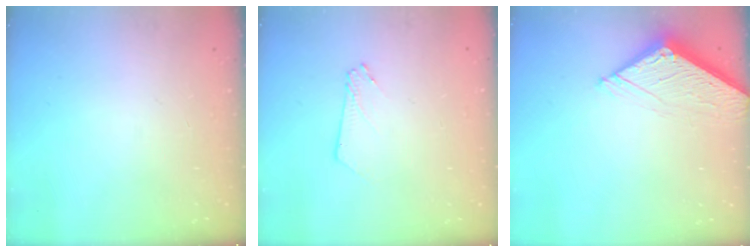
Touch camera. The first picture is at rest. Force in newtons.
{"total": 2.5, "press": 2.5, "slide": 0.2}
{"total": 5.7, "press": 5.7, "slide": 0.6}